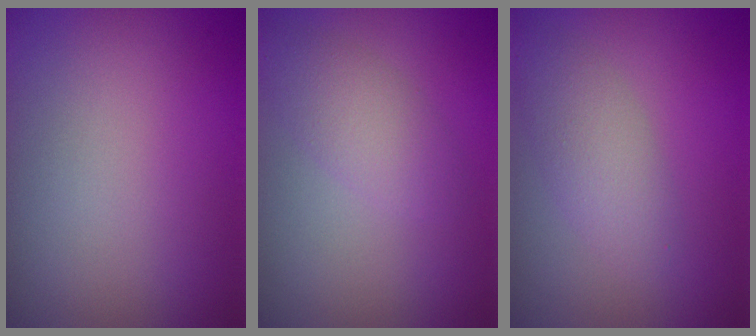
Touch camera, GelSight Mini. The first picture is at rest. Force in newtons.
{"total": 2.7, "press": 2.7, "slide": 0.0}
{"total": 2.9, "press": 2.9, "slide": 0.1}